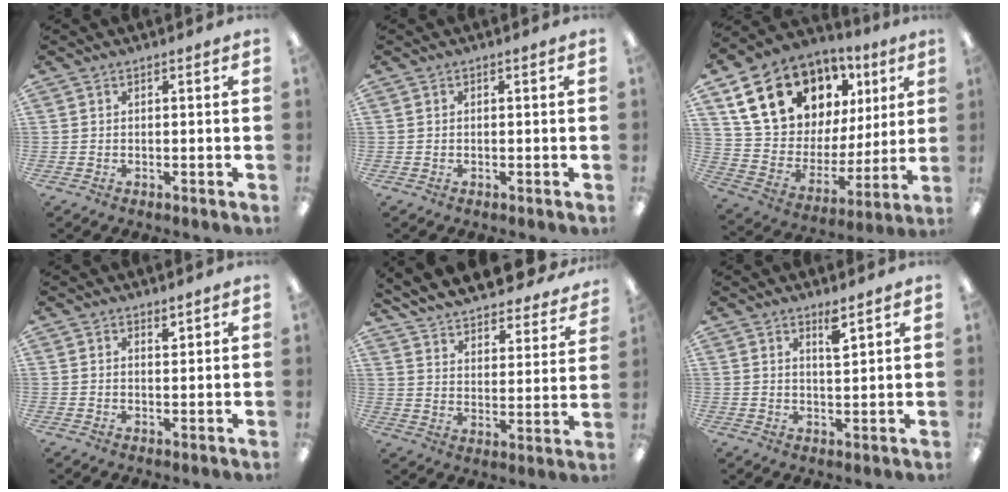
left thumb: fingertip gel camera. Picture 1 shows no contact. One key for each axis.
{"total": 0.0}
{"total": 20.4, "fx": 12.0, "fy": 13.3, "fz": 9.7, "tx": -0.183, "ty": -0.053, "tz": 0.233}
{"total": 1.6, "fx": 1.1, "fy": 0.7, "fz": 0.8, "tx": -0.002, "ty": -0.006, "tz": 0.017}
{"total": 8.8, "fx": 8.5, "fy": 1.2, "fz": 1.7, "tx": -0.039, "ty": -0.079, "tz": 0.145}
{"total": 3.8, "fx": 2.6, "fy": 0.9, "fz": 2.6, "tx": -0.044, "ty": -0.005, "tz": 0.041}